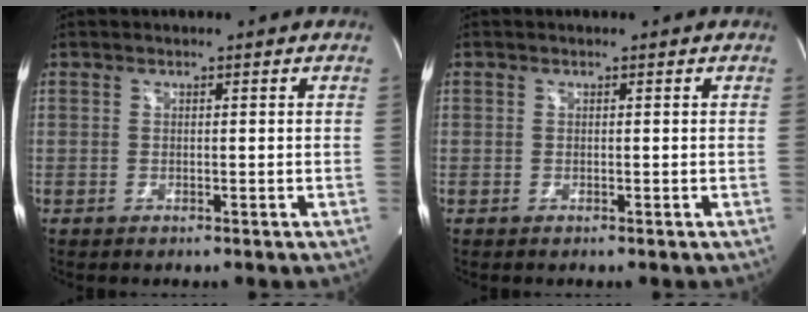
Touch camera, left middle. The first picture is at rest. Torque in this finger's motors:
{"motor_torque": [0.00, -0.13, 0.00, 0.00]}